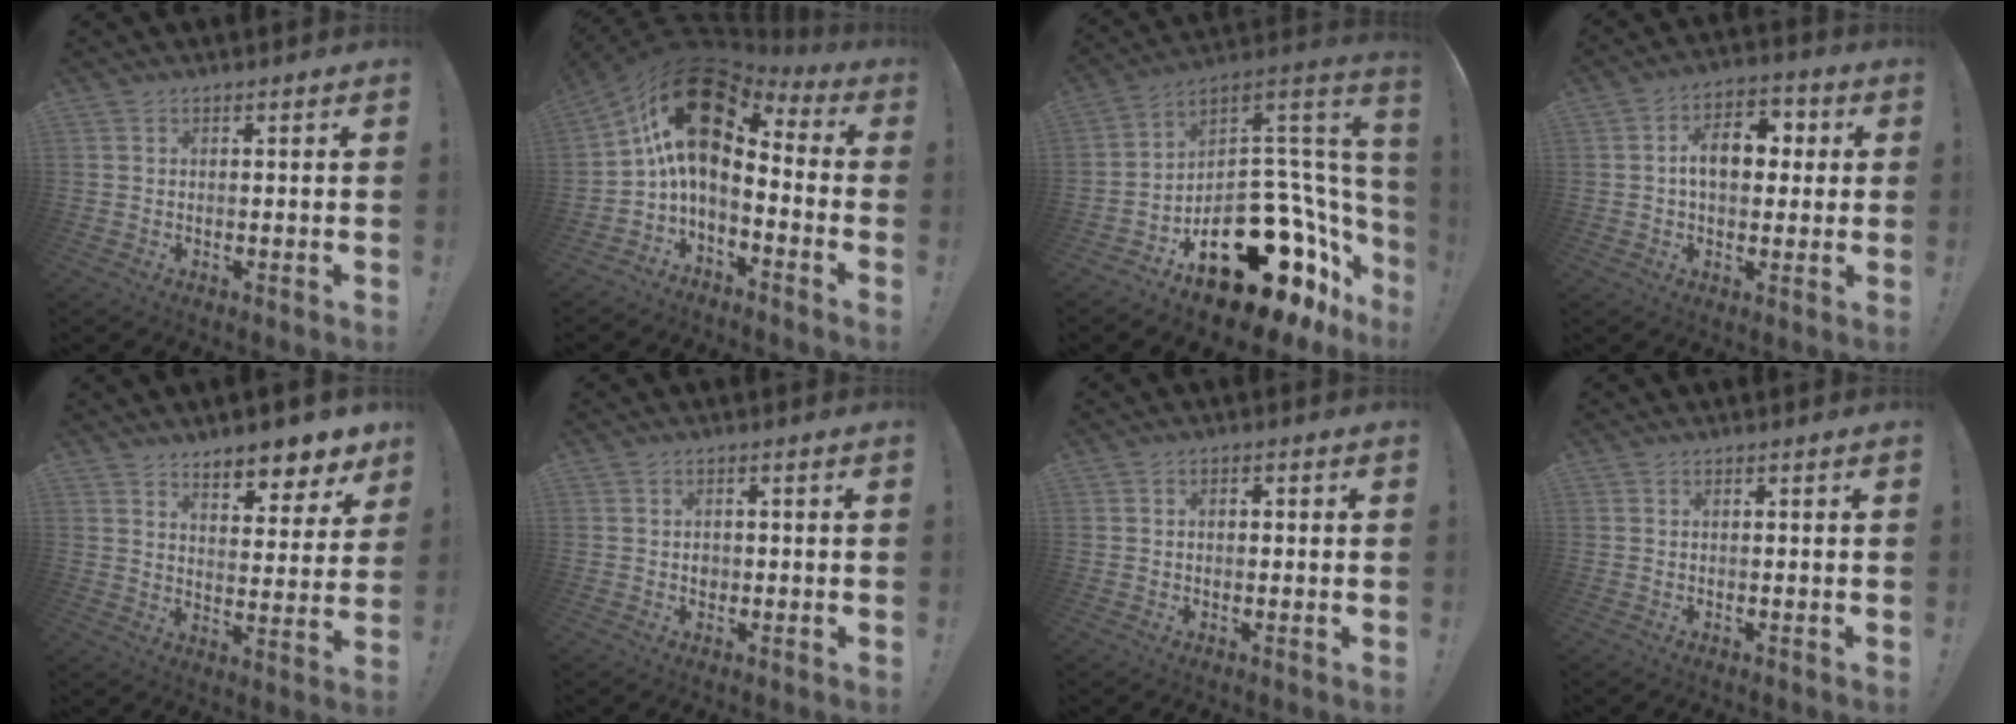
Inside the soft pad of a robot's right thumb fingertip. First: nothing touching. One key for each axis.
{"total": 16.4, "fx": 4.8, "fy": 8.5, "fz": 13.2, "tx": -0.235, "ty": -0.028, "tz": 0.089}
{"total": 24.4, "fx": -11.2, "fy": 14.0, "fz": 16.5, "tx": -0.180, "ty": 0.036, "tz": -0.145}
{"total": 11.1, "fx": 1.3, "fy": 7.4, "fz": 8.2, "tx": -0.107, "ty": 0.008, "tz": 0.023}
{"total": 8.7, "fx": 7.5, "fy": 2.7, "fz": 3.5, "tx": -0.032, "ty": -0.071, "tz": 0.131}
{"total": 1.7, "fx": -0.3, "fy": 1.6, "fz": 0.6, "tx": -0.007, "ty": 0.002, "tz": -0.007}
{"total": 1.2, "fx": -0.6, "fy": 0.9, "fz": 0.4, "tx": 0.002, "ty": 0.001, "tz": -0.014}
{"total": 0.0}